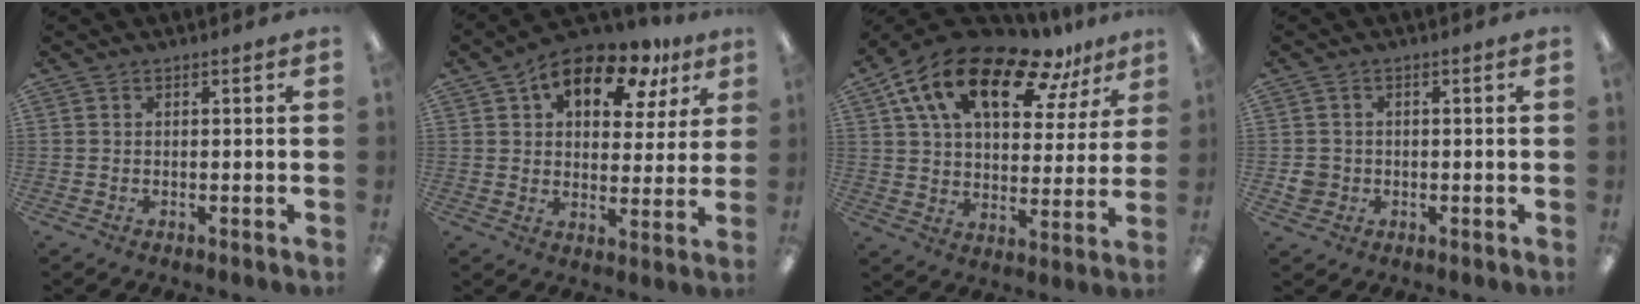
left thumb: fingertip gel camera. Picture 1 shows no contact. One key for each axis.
{"total": 13.4, "fx": 8.3, "fy": 6.9, "fz": 7.9, "tx": -0.115, "ty": -0.037, "tz": 0.142}
{"total": 20.7, "fx": 13.3, "fy": 9.3, "fz": 12.8, "tx": -0.226, "ty": -0.069, "tz": 0.229}
{"total": 3.3, "fx": -0.6, "fy": 3.1, "fz": 0.8, "tx": -0.008, "ty": 0.002, "tz": -0.013}